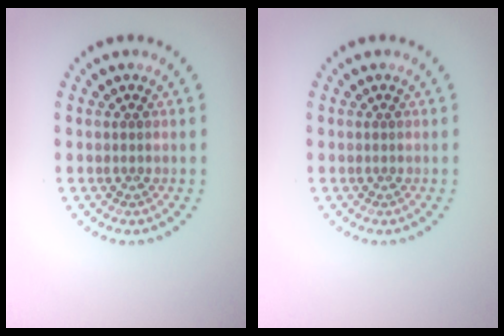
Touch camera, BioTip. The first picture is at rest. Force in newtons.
{"total": 0.0}